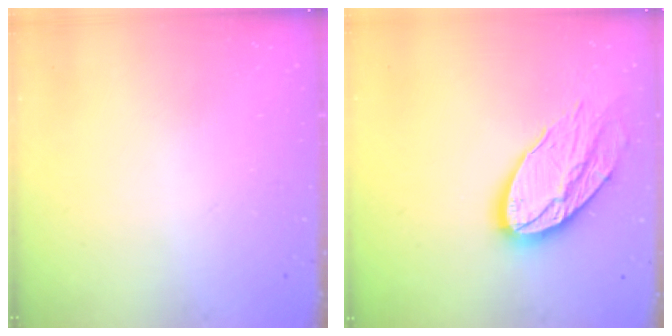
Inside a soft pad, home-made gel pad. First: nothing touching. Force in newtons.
{"total": 17.7, "press": 17.6, "slide": 1.7}